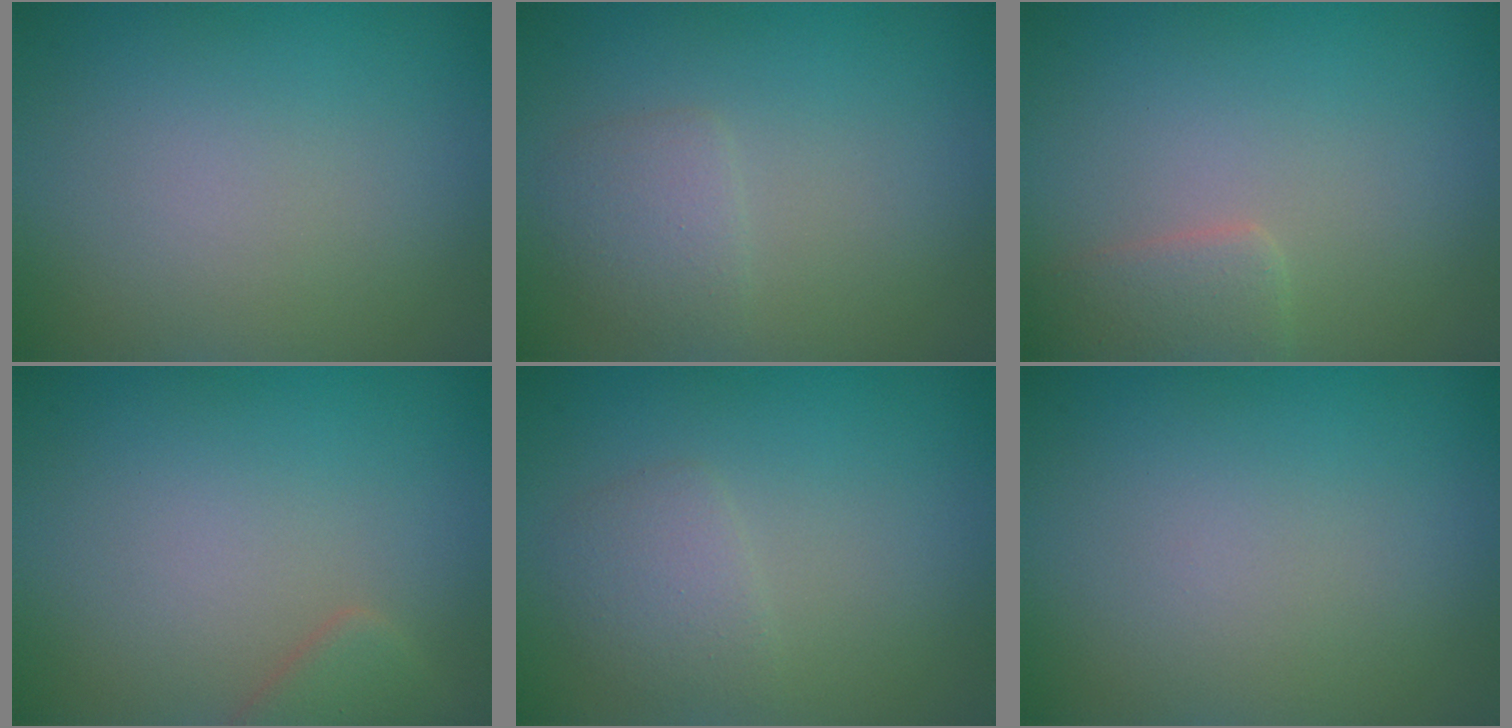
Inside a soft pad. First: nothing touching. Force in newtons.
{"total": 1.7, "press": 1.7, "slide": 0.0}
{"total": 2.4, "press": 2.4, "slide": 0.1}
{"total": 2.0, "press": 2.0, "slide": 0.2}
{"total": 1.9, "press": 1.9, "slide": 0.0}
{"total": 0.0}